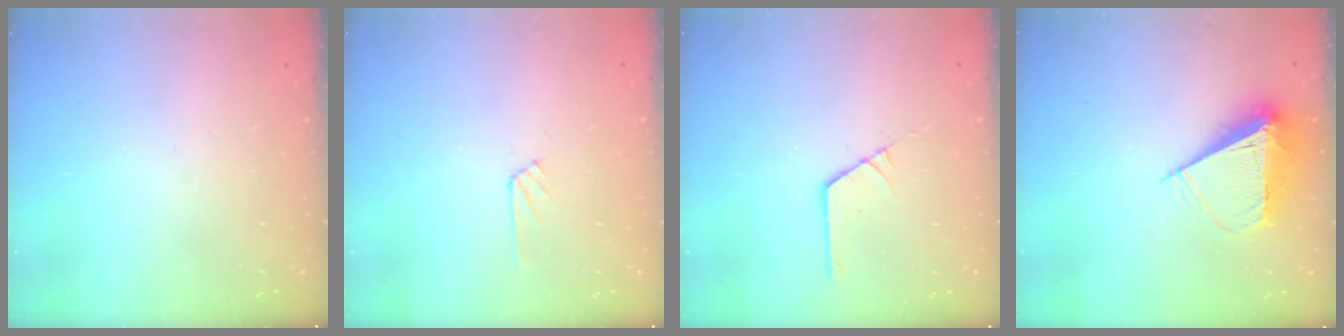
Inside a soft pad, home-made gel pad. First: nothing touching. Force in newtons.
{"total": 4.7, "press": 4.7, "slide": 0.6}
{"total": 1.3, "press": 1.3, "slide": 0.2}
{"total": 10.1, "press": 10.1, "slide": 0.6}